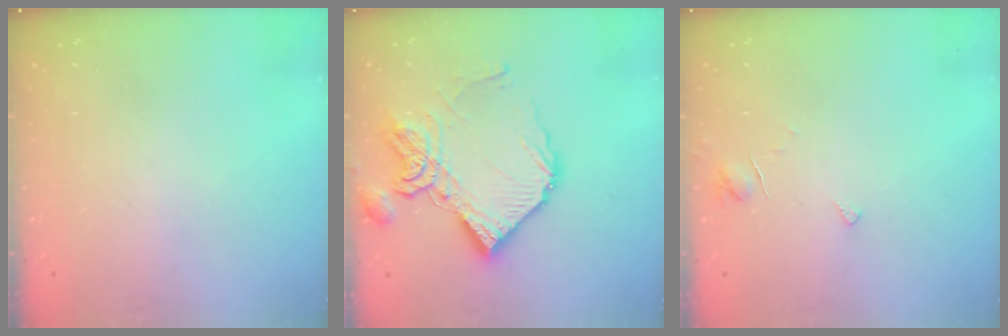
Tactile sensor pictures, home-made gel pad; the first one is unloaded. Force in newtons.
{"total": 16.2, "press": 16.1, "slide": 1.8}
{"total": 3.2, "press": 3.2, "slide": 0.3}